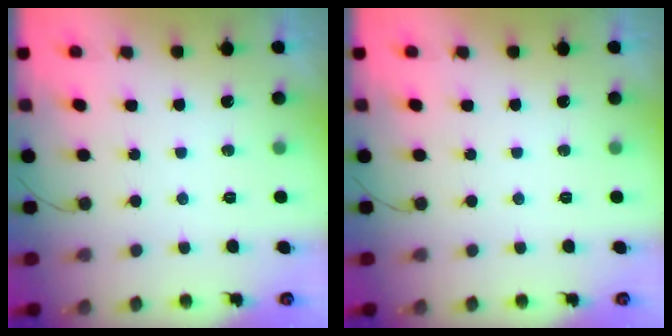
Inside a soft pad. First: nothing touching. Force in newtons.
{"total": 0.0}